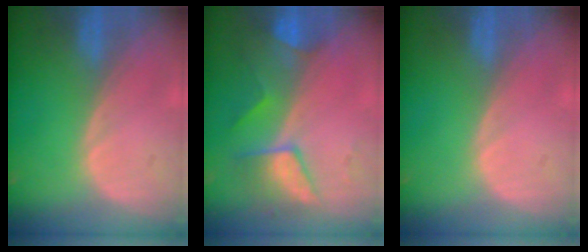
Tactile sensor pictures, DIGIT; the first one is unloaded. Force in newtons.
{"total": 7.4, "press": 6.7, "slide": 3.3}
{"total": 0.0}